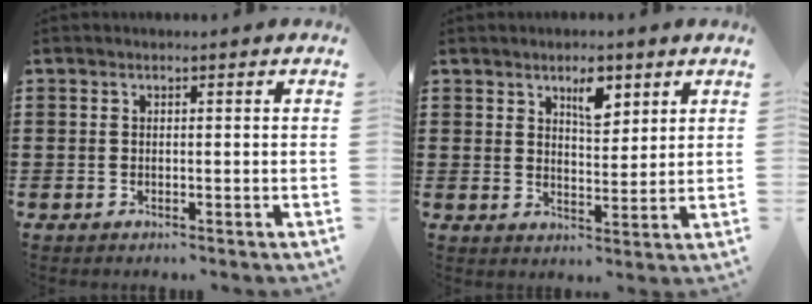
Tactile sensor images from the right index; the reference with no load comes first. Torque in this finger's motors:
{"motor_torque": [0.06, -0.04, 0.25, 0.09]}